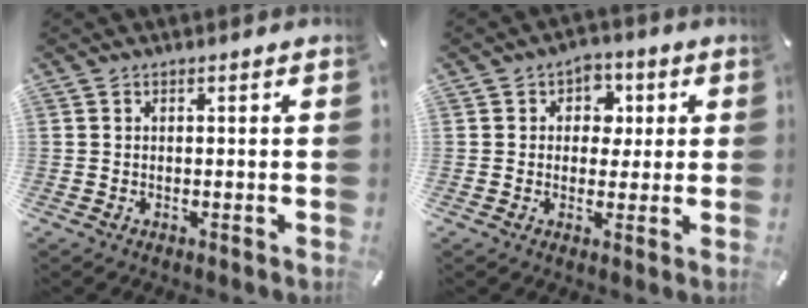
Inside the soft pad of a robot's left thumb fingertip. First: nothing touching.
{"total": 5.7, "force": [0.7, 5.1, 2.5], "torque": [-0.022, 0.002, 0.002]}